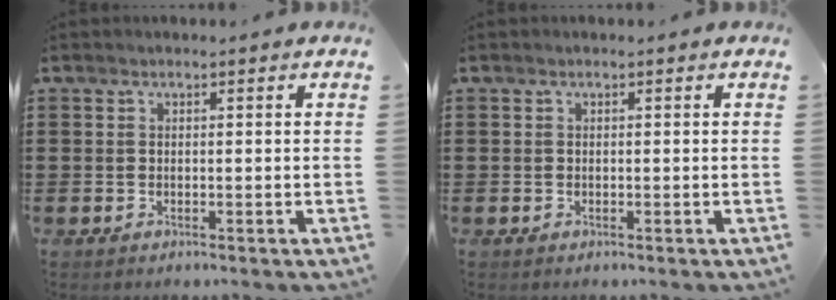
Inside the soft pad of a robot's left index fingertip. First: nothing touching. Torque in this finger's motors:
{"motor_torque": [0.07, 0.31, 0.03, 0.01]}